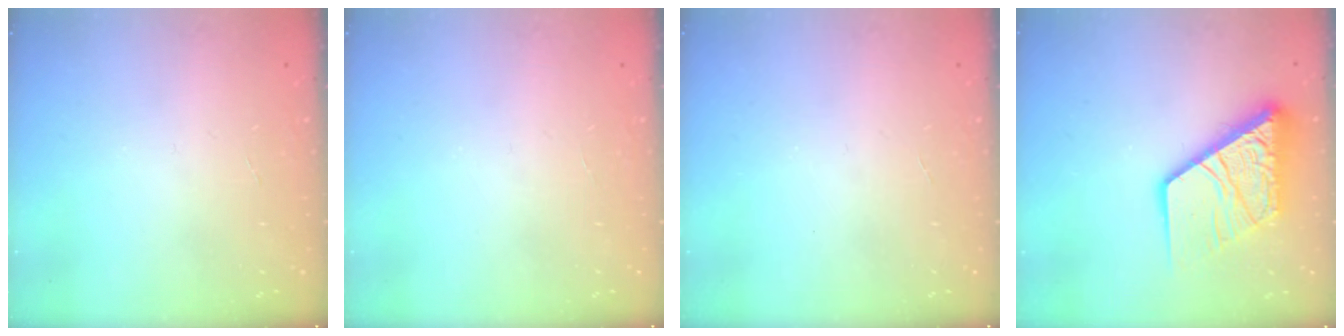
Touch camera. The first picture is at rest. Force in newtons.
{"total": 0.0}
{"total": 0.0}
{"total": 15.5, "press": 15.4, "slide": 1.9}